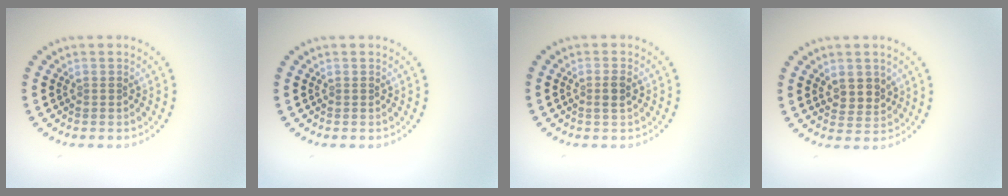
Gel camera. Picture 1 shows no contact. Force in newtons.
{"total": 0.0}
{"total": 1.3, "press": 1.2, "slide": 0.5}
{"total": 2.4, "press": 2.2, "slide": 1.0}